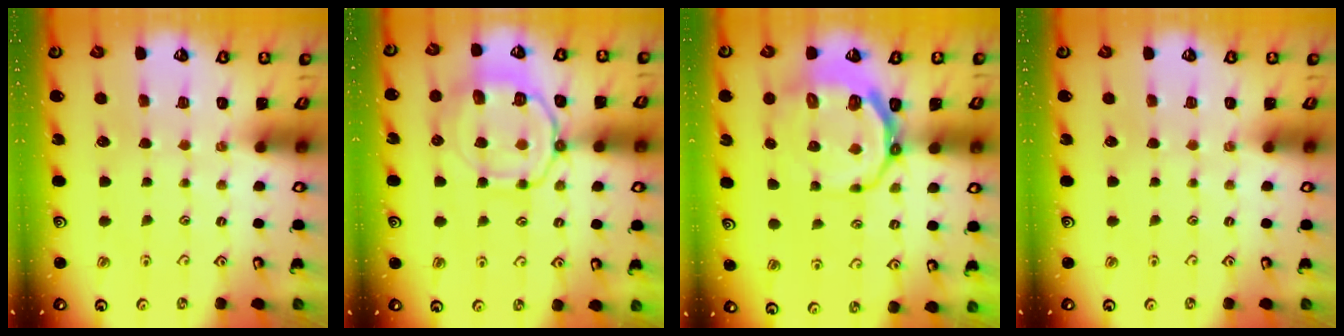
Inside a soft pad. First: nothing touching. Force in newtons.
{"total": 13.5, "press": 13.4, "slide": 1.3}
{"total": 9.7, "press": 9.0, "slide": 3.8}
{"total": 0.0}